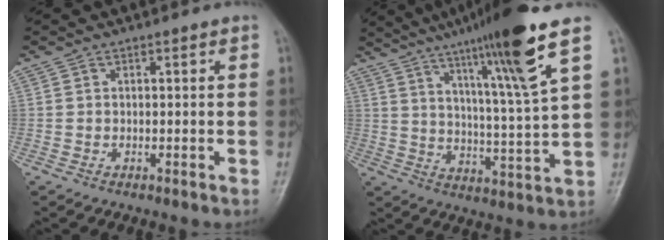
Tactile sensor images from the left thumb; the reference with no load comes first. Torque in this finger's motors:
{"motor_torque": [2.03, 0.78, 1.57, -1.20, 0.40]}